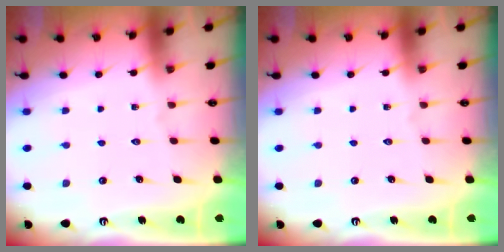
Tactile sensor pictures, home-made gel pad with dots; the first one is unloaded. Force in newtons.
{"total": 0.0}